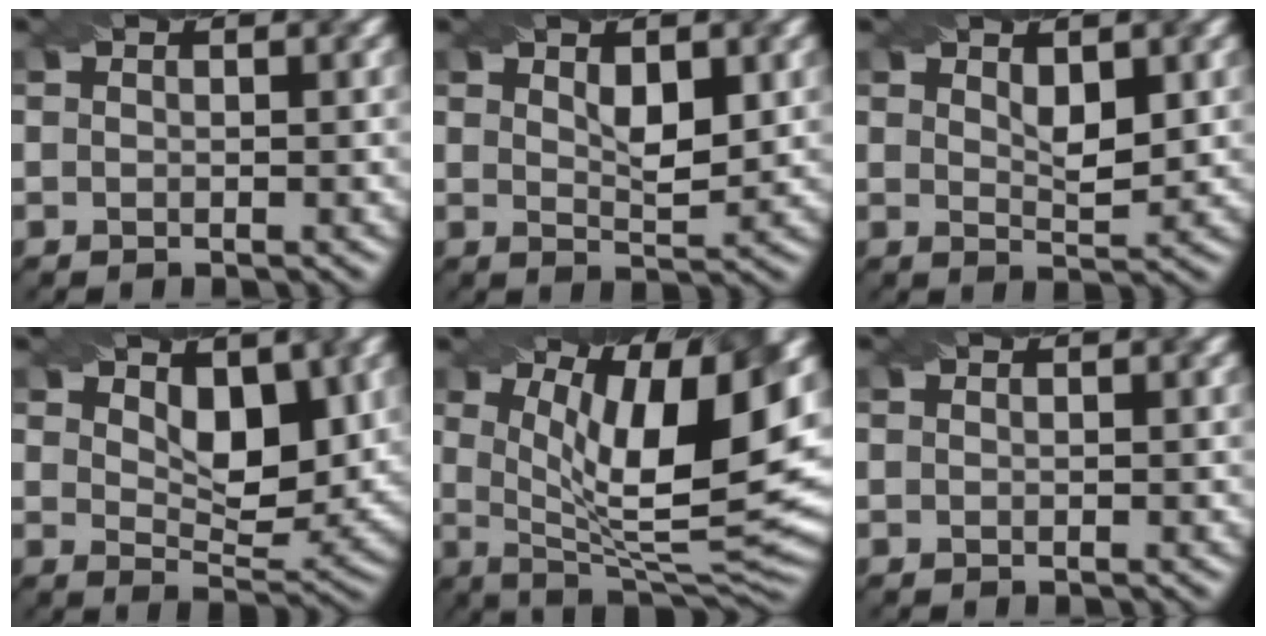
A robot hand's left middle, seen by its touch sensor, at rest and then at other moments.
{"total": 3.0, "force": [1.2, 1.2, 2.5], "torque": [-0.042, -0.002, 0.024]}
{"total": 2.5, "force": [1.2, 1.0, 2.0], "torque": [-0.033, -0.003, 0.024]}
{"total": 4.9, "force": [2.2, 2.4, 3.7], "torque": [-0.059, -0.014, 0.038]}
{"total": 13.3, "force": [3.9, 3.9, 12.1], "torque": [-0.176, -0.009, 0.068]}
{"total": 0.0}